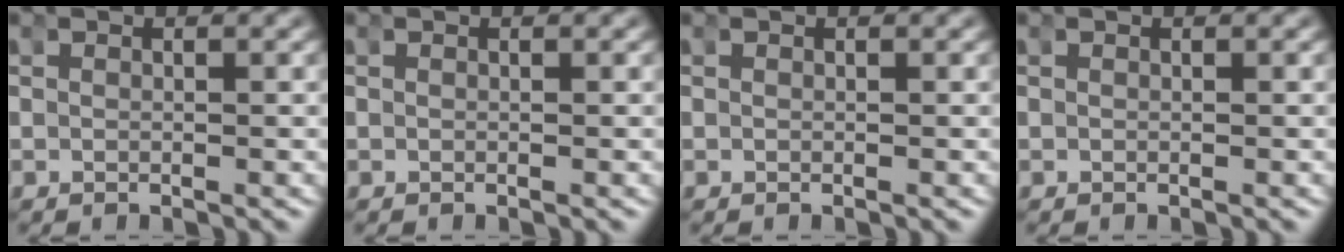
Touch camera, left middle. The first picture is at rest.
{"total": 0.0}
{"total": 0.0}
{"total": 0.0}